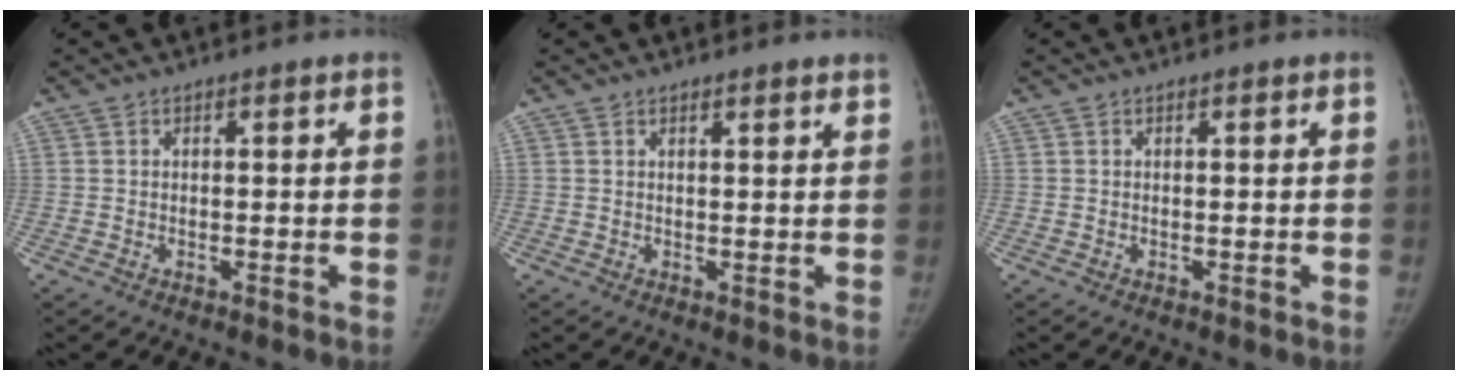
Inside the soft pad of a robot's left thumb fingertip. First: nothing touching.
{"total": 2.0, "force": [1.8, 0.2, 0.9], "torque": [-0.007, -0.006, 0.022]}
{"total": 0.0}